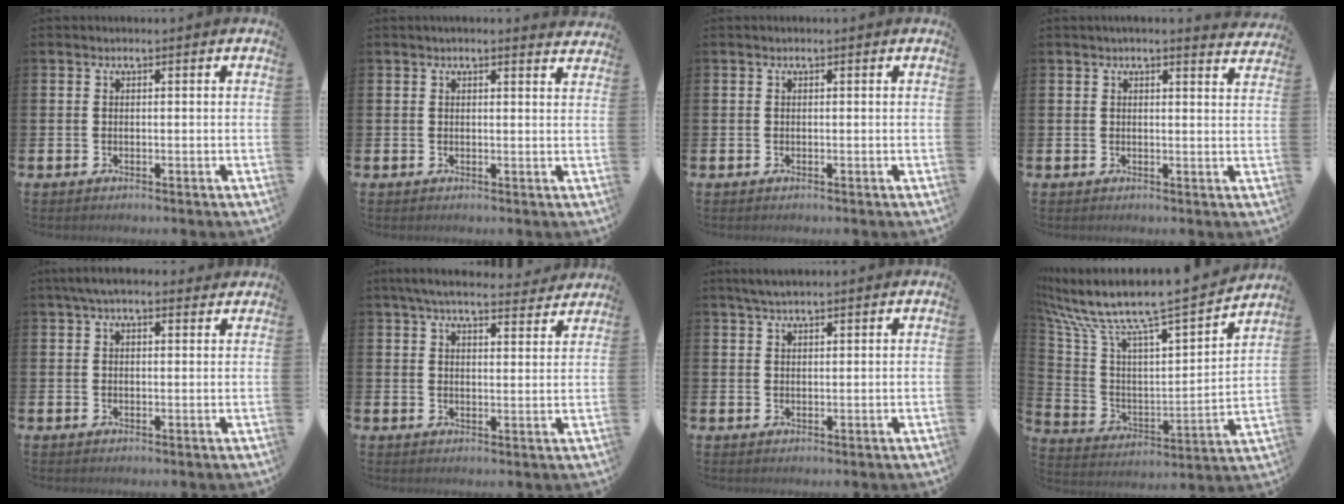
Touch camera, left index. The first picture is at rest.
{"total": 1.6, "force": [1.6, 0.0, 0.3], "torque": [-0.007, -0.004, 0.028]}
{"total": 0.0}
{"total": 2.5, "force": [2.4, -0.1, 0.5], "torque": [-0.006, -0.014, 0.042]}
{"total": 3.7, "force": [3.0, 1.3, 1.8], "torque": [-0.041, 0.001, 0.054]}
{"total": 5.9, "force": [5.5, 1.1, 1.8], "torque": [-0.042, -0.027, 0.097]}
{"total": 2.9, "force": [2.4, 0.7, 1.4], "torque": [-0.029, 0.002, 0.043]}
{"total": 8.6, "force": [7.4, 1.0, 4.4], "torque": [-0.125, -0.067, 0.114]}